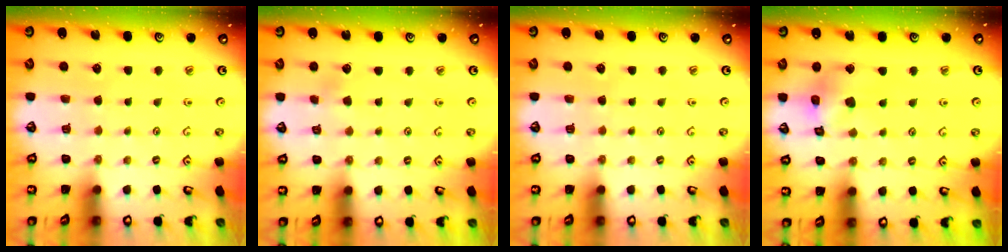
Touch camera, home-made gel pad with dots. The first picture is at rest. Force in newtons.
{"total": 1.7, "press": 1.7, "slide": 0.1}
{"total": 0.0}
{"total": 12.5, "press": 12.4, "slide": 1.7}